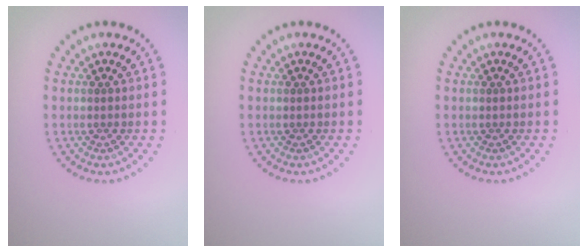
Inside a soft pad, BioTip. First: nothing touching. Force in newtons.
{"total": 0.0}
{"total": 0.0}